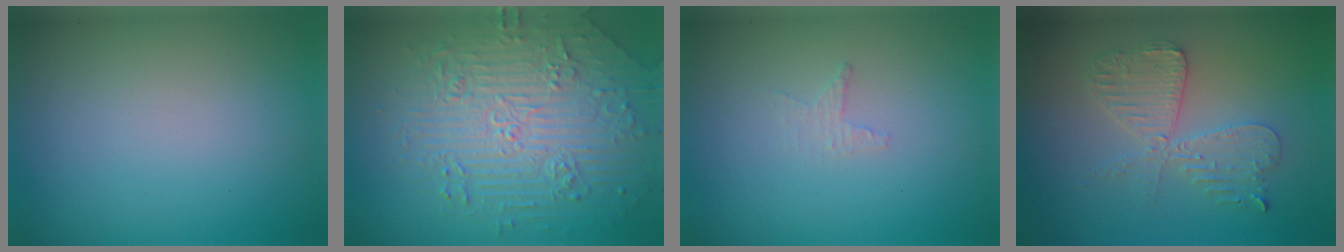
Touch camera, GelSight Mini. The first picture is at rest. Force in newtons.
{"total": 5.3, "press": 5.0, "slide": 1.6}
{"total": 0.9, "press": 0.8, "slide": 0.3}
{"total": 4.1, "press": 3.6, "slide": 2.0}